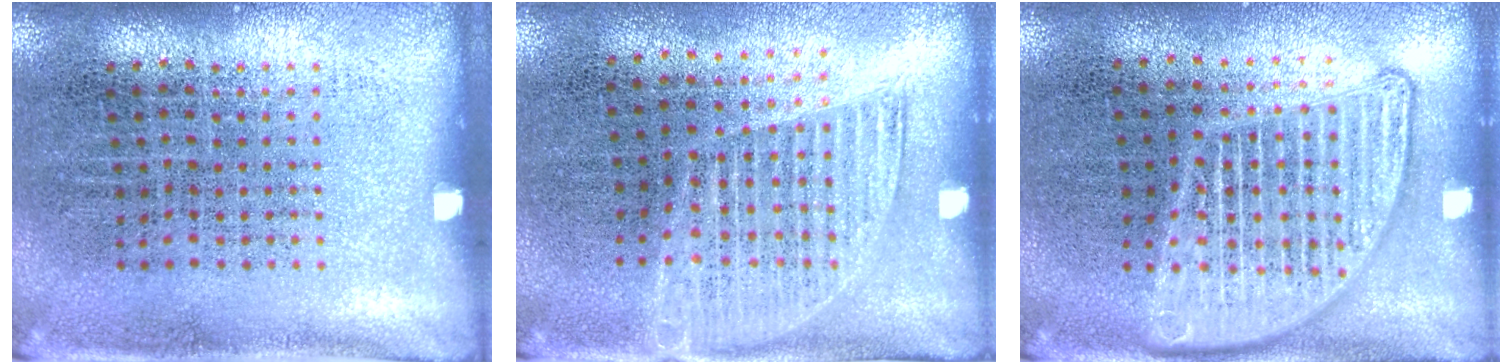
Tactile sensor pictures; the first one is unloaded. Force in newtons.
{"total": 1.3, "press": 1.1, "slide": 0.7}
{"total": 3.0, "press": 3.0, "slide": 0.3}